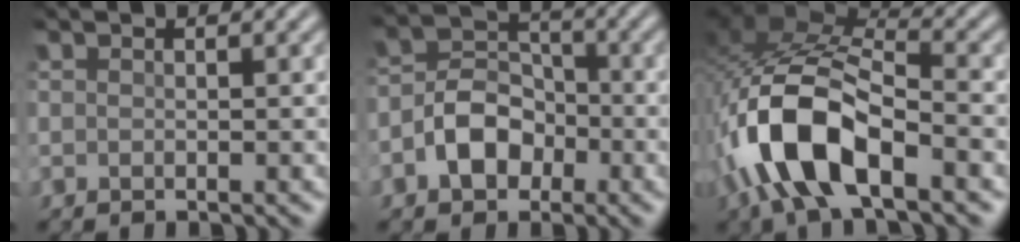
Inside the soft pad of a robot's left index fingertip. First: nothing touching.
{"total": 4.5, "force": [-1.9, 3.1, 2.6], "torque": [-0.043, 0.008, -0.038]}
{"total": 10.3, "force": [-4.2, 4.4, 8.3], "torque": [-0.175, 0.015, -0.082]}